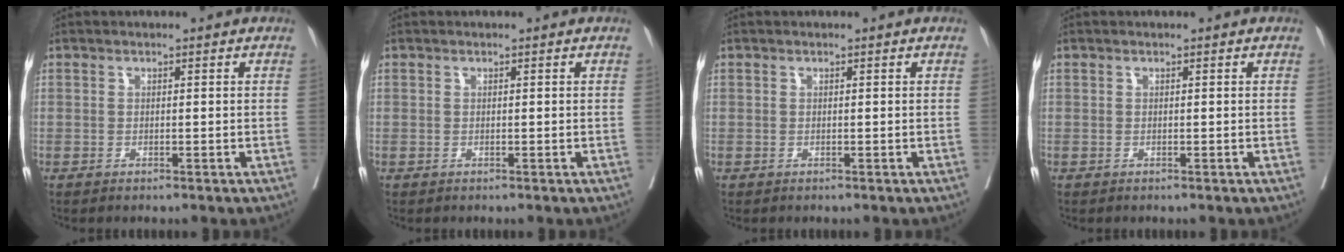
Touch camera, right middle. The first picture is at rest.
{"total": 0.0}
{"total": 0.0}
{"total": 0.0}